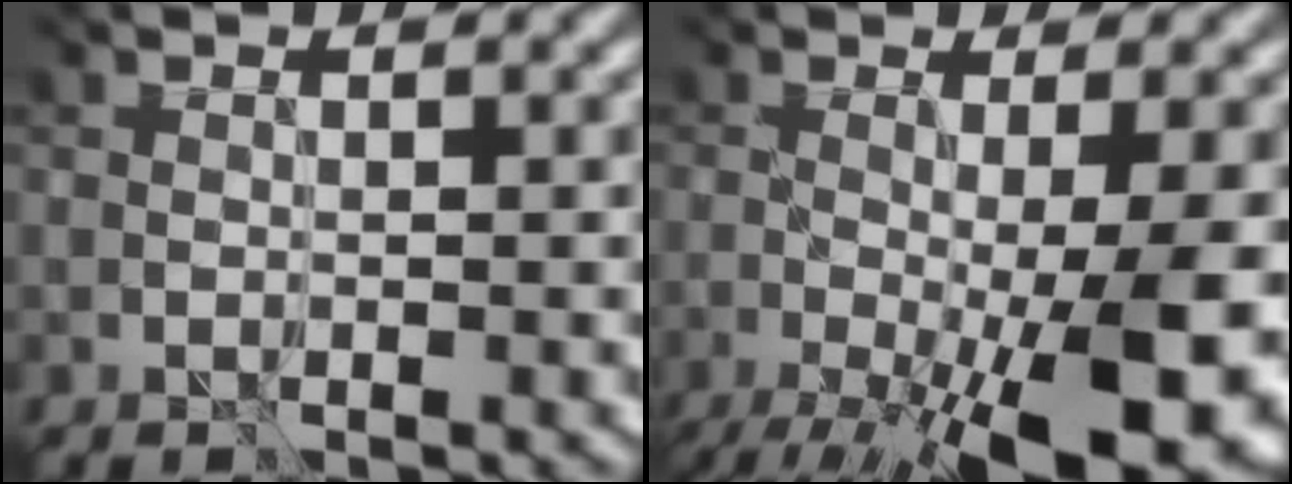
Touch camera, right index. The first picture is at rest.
{"total": 13.6, "force": [-4.8, 4.5, 11.9], "torque": [-0.197, -0.021, -0.053]}